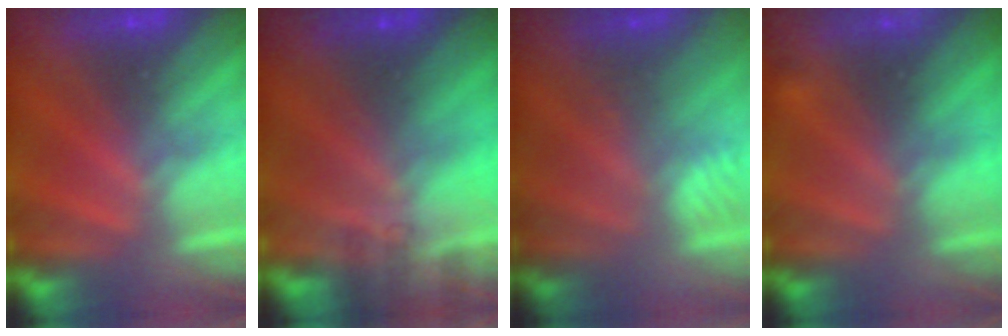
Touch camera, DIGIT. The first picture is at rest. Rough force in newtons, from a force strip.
{"total": 7.4}
{"total": 2.4}
{"total": 2.4}